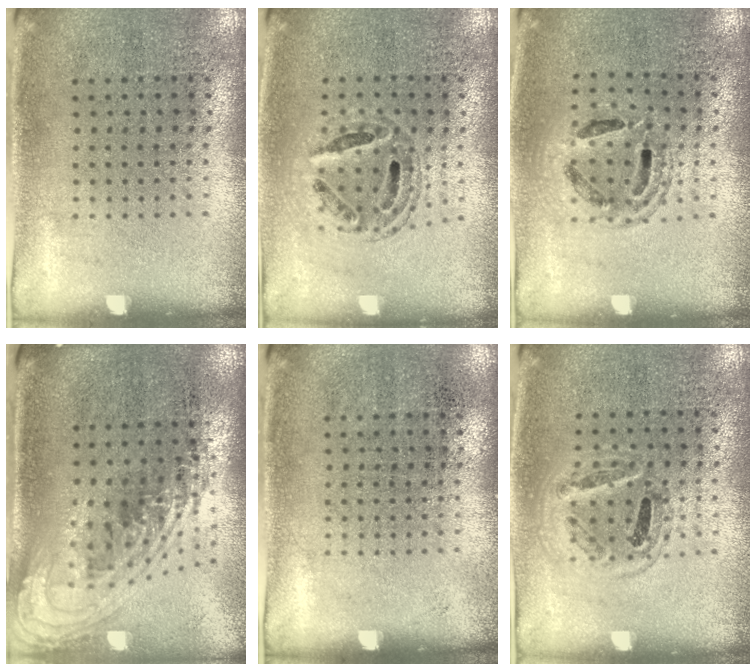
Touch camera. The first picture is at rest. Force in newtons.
{"total": 0.7, "press": 0.7, "slide": 0.3}
{"total": 1.2, "press": 1.1, "slide": 0.4}
{"total": 2.3, "press": 1.7, "slide": 1.6}
{"total": 0.0}
{"total": 0.8, "press": 0.8, "slide": 0.2}